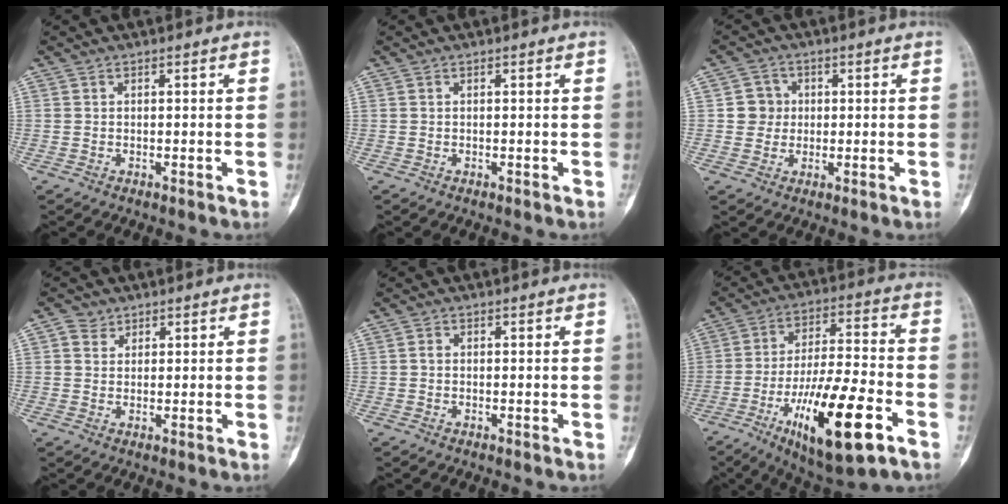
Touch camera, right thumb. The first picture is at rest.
{"total": 0.0}
{"total": 4.3, "force": [0.4, 4.2, 0.8], "torque": [0.018, 0.008, 0.002]}
{"total": 2.5, "force": [1.3, 2.1, 0.4], "torque": [0.008, -0.005, 0.016]}
{"total": 0.7, "force": [-0.1, 0.6, 0.4], "torque": [-0.004, 0.002, -0.004]}
{"total": 20.5, "force": [-8.7, 5.6, 17.7], "torque": [-0.316, 0.028, -0.137]}